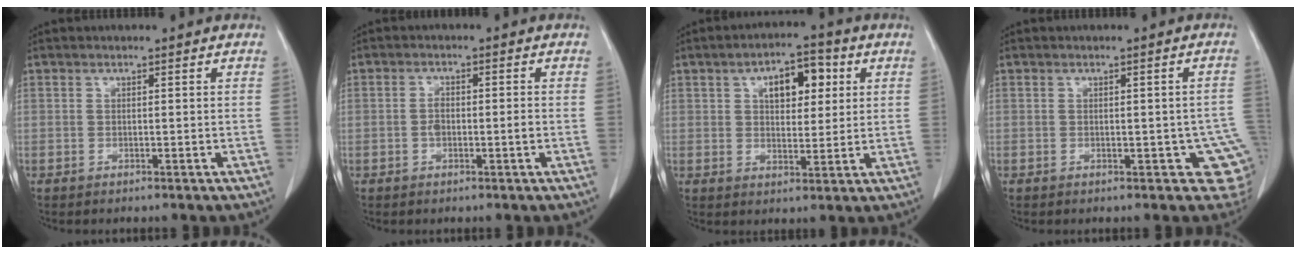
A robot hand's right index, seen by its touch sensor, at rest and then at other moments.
{"total": 2.5, "force": [-0.7, 0.8, 2.3], "torque": [-0.045, 0.002, -0.011]}
{"total": 7.8, "force": [2.7, 3.9, 6.2], "torque": [-0.091, 0.018, 0.042]}
{"total": 5.5, "force": [-1.3, 2.4, 4.8], "torque": [-0.036, 0.004, -0.014]}